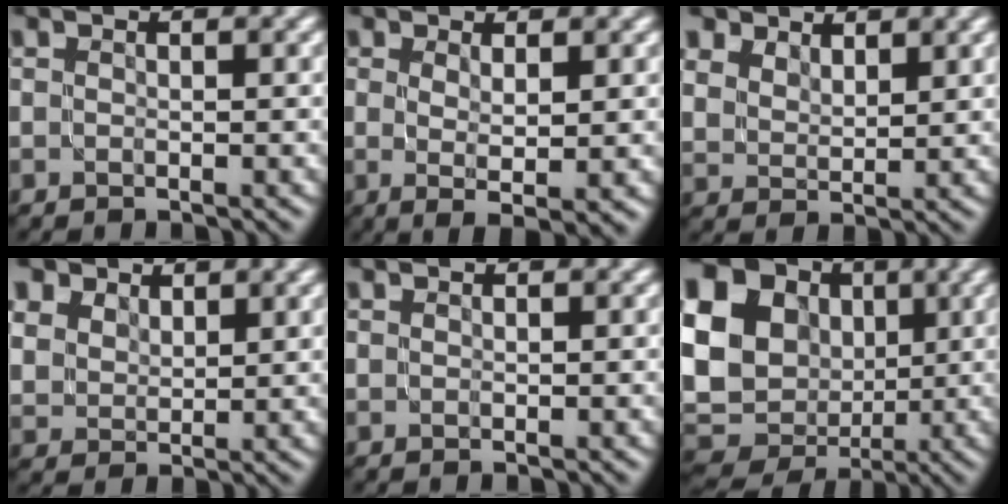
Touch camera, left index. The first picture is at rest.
{"total": 2.5, "force": [0.4, 0.2, 2.5], "torque": [-0.042, -0.011, 0.010]}
{"total": 5.2, "force": [4.1, 2.7, 1.6], "torque": [-0.061, -0.003, 0.080]}
{"total": 8.1, "force": [5.4, 5.2, 3.1], "torque": [-0.123, 0.014, 0.099]}
{"total": 0.0}
{"total": 21.7, "force": [3.0, 19.0, 10.0], "torque": [-0.214, 0.032, 0.013]}